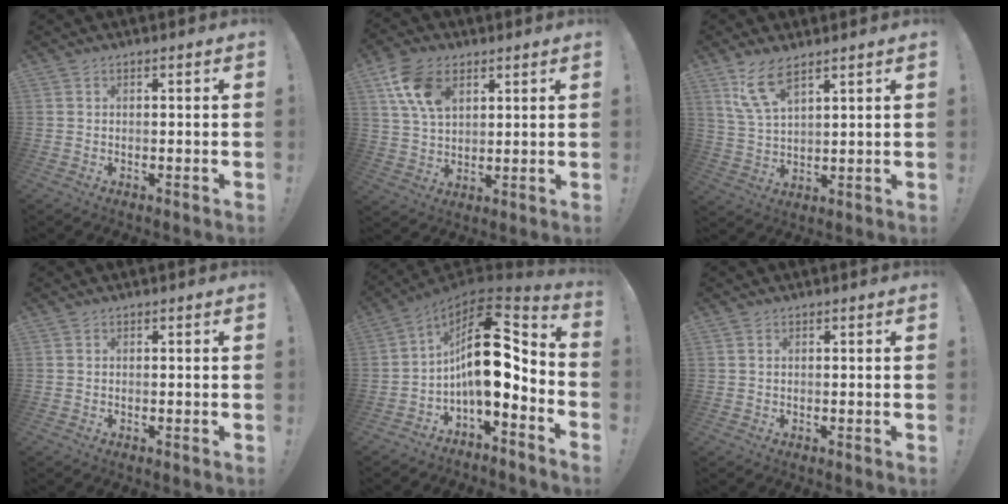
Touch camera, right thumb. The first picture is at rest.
{"total": 12.1, "force": [6.1, 7.4, 7.4], "torque": [-0.136, -0.014, 0.119]}
{"total": 9.4, "force": [6.5, 3.1, 6.0], "torque": [-0.113, -0.021, 0.123]}
{"total": 0.0}
{"total": 18.5, "force": [0.8, 9.2, 16.0], "torque": [-0.273, 0.000, 0.018]}
{"total": 0.6, "force": [0.4, 0.3, 0.4], "torque": [-0.009, 0.001, 0.008]}